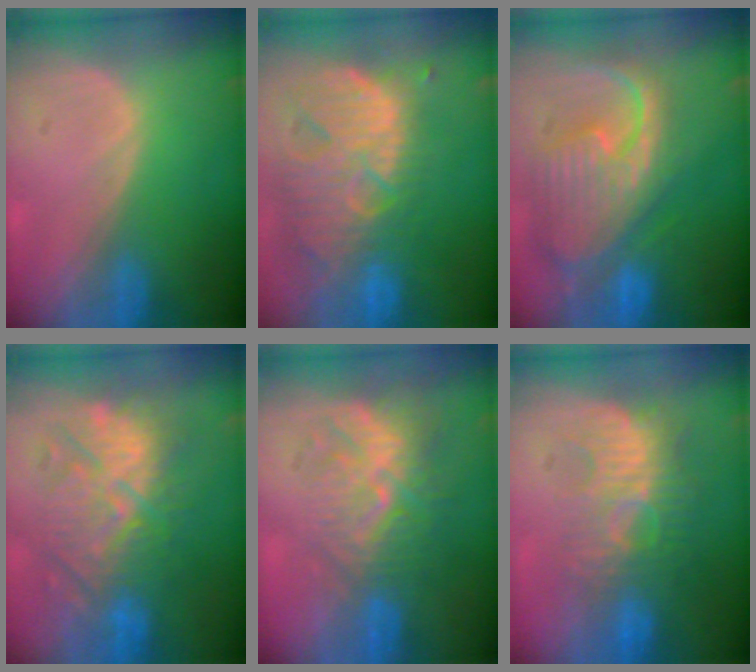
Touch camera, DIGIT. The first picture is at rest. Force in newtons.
{"total": 13.7, "press": 11.6, "slide": 7.3}
{"total": 12.4, "press": 10.6, "slide": 6.5}
{"total": 10.6, "press": 10.6, "slide": 1.2}
{"total": 10.0, "press": 8.6, "slide": 4.9}
{"total": 9.2, "press": 8.8, "slide": 2.8}